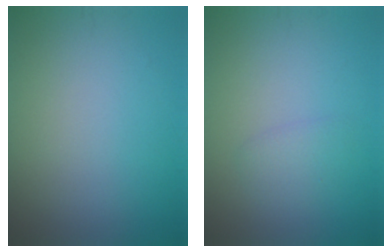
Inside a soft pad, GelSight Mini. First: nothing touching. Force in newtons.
{"total": 1.3, "press": 1.3, "slide": 0.1}